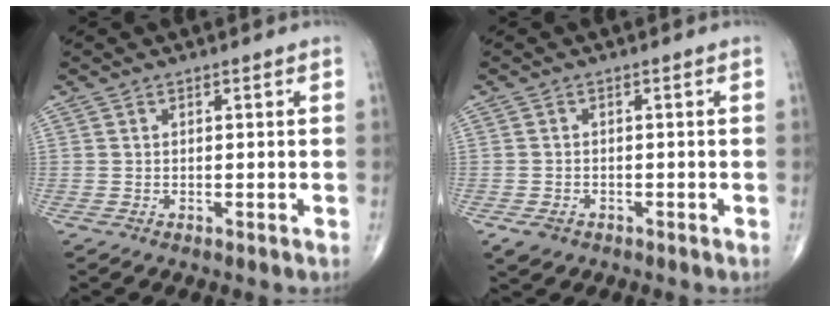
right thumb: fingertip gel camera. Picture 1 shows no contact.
{"total": 2.4, "force": [-1.3, 1.7, 1.0], "torque": [-0.013, 0.004, -0.018]}